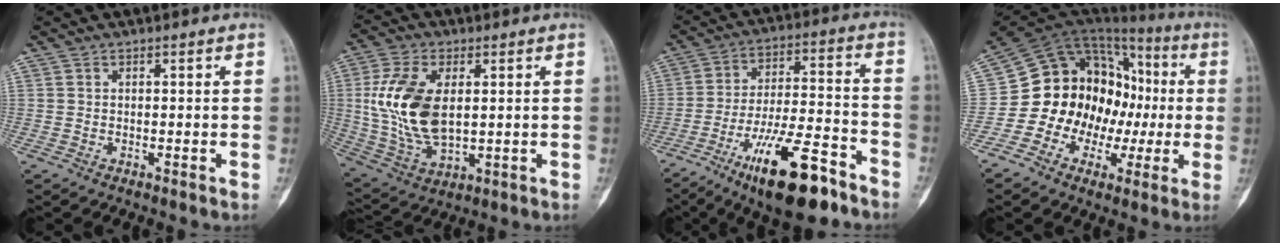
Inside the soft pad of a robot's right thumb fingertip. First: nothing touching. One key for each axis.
{"total": 15.8, "fx": 1.9, "fy": 8.8, "fz": 12.9, "tx": -0.263, "ty": -0.009, "tz": 0.045}
{"total": 18.4, "fx": -11.1, "fy": 5.6, "fz": 13.5, "tx": -0.226, "ty": 0.067, "tz": -0.182}
{"total": 18.6, "fx": -2.5, "fy": 14.9, "fz": 10.8, "tx": -0.112, "ty": 0.087, "tz": -0.037}